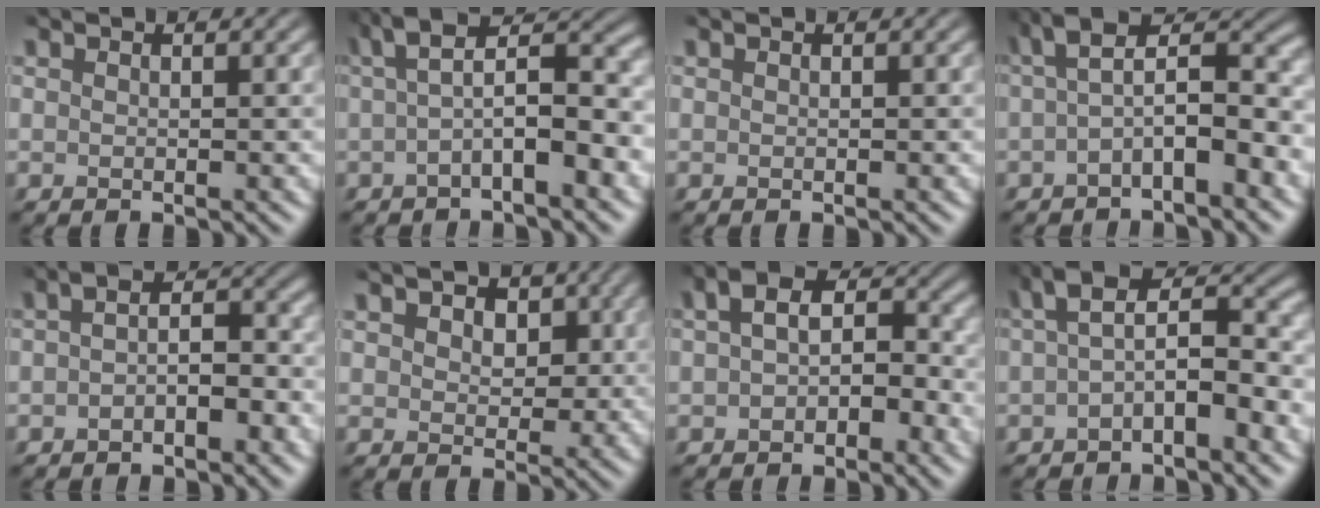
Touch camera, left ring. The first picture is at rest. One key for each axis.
{"total": 6.5, "fx": 0.0, "fy": 2.2, "fz": 6.1, "tx": -0.092, "ty": 0.022, "tz": -0.010}
{"total": 0.0}
{"total": 6.4, "fx": -0.6, "fy": 2.4, "fz": 6.0, "tx": -0.093, "ty": 0.024, "tz": -0.021}
{"total": 3.7, "fx": -1.2, "fy": 1.7, "fz": 3.0, "tx": -0.048, "ty": 0.010, "tz": -0.027}
{"total": 3.8, "fx": 1.6, "fy": 2.7, "fz": 2.2, "tx": -0.034, "ty": -0.002, "tz": 0.011}
{"total": 4.4, "fx": -0.3, "fy": 2.9, "fz": 3.3, "tx": -0.039, "ty": 0.008, "tz": -0.013}
{"total": 5.9, "fx": -0.8, "fy": 2.4, "fz": 5.3, "tx": -0.083, "ty": 0.022, "tz": -0.024}